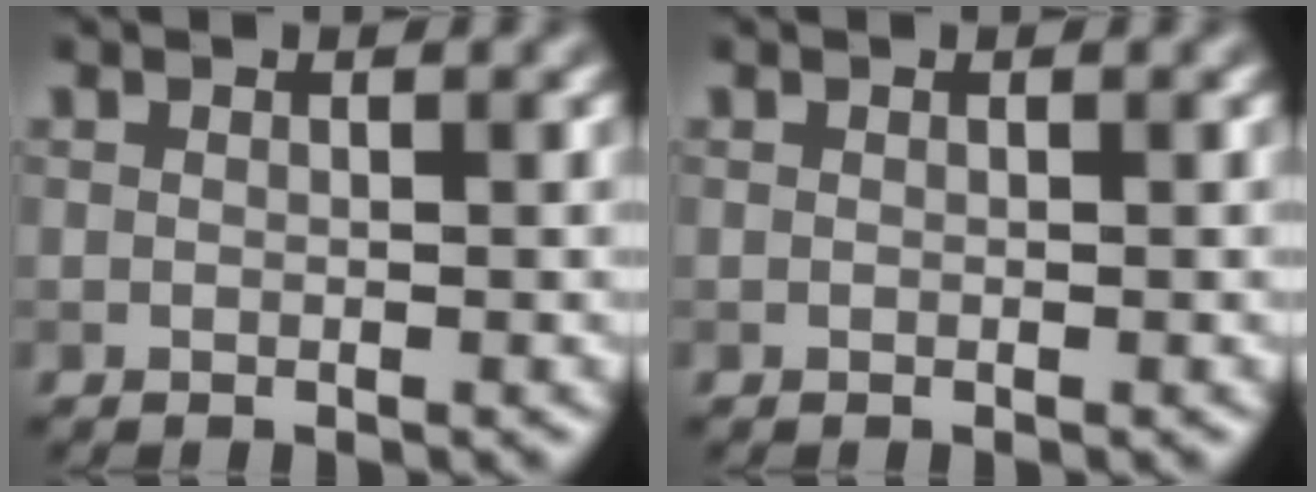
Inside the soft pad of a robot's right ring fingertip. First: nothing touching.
{"total": 0.0}